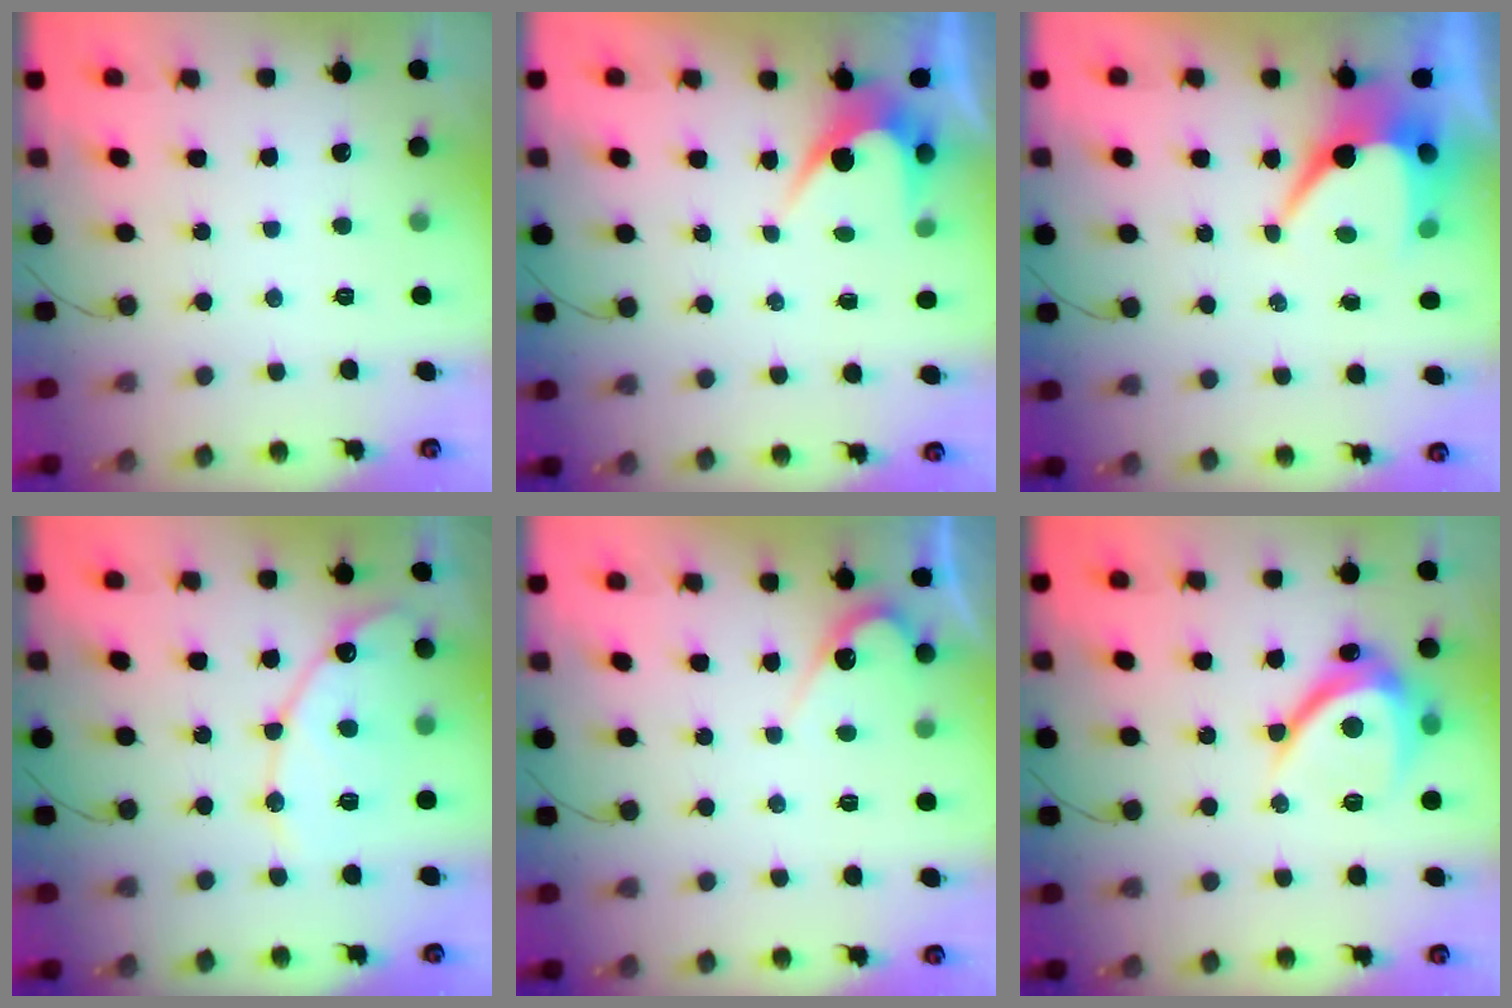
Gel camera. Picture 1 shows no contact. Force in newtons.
{"total": 4.2, "press": 4.2, "slide": 0.2}
{"total": 8.7, "press": 8.7, "slide": 0.8}
{"total": 14.0, "press": 13.9, "slide": 1.2}
{"total": 4.8, "press": 4.7, "slide": 0.3}
{"total": 10.8, "press": 10.8, "slide": 0.6}